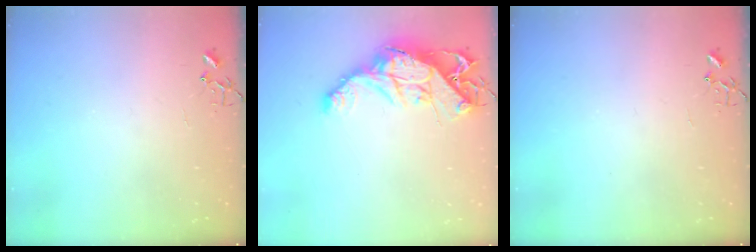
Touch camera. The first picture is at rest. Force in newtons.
{"total": 16.1, "press": 16.0, "slide": 1.6}
{"total": 0.0}